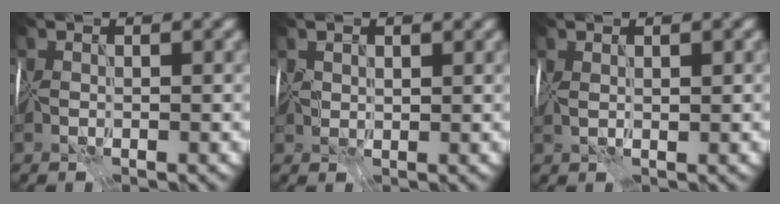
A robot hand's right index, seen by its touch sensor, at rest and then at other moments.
{"total": 1.7, "force": [1.0, 1.2, 0.6], "torque": [-0.015, 0.004, 0.020]}
{"total": 1.2, "force": [0.6, 0.3, 1.0], "torque": [-0.018, 0.004, 0.014]}